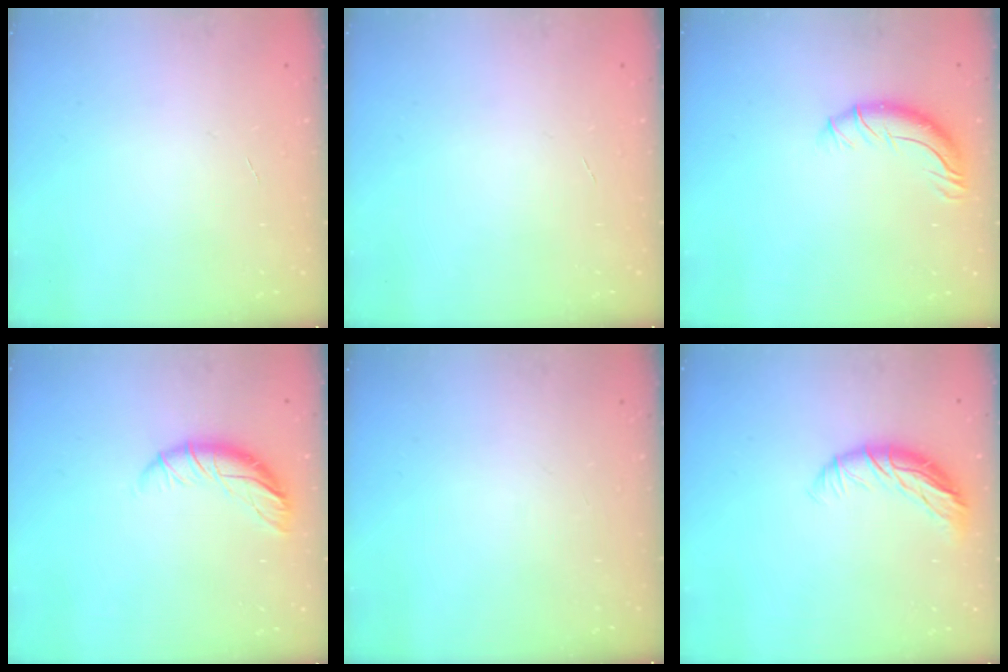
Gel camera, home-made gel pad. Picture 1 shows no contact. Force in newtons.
{"total": 0.0}
{"total": 8.7, "press": 8.6, "slide": 1.1}
{"total": 9.1, "press": 9.1, "slide": 0.4}
{"total": 0.0}
{"total": 9.5, "press": 9.2, "slide": 2.2}